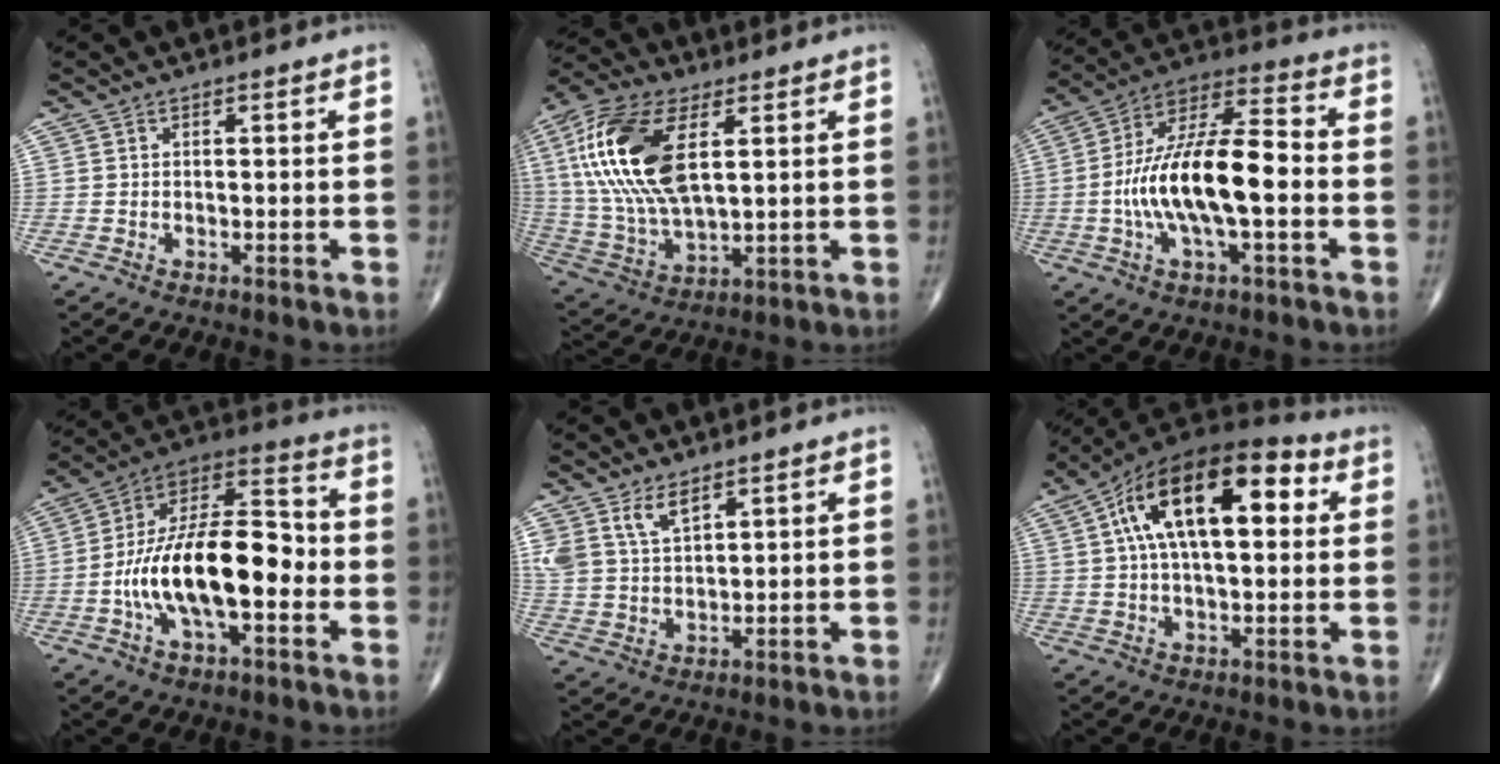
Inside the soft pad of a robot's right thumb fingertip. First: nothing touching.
{"total": 21.0, "force": [5.7, 10.2, 17.5], "torque": [-0.371, -0.009, 0.104]}
{"total": 18.5, "force": [-2.7, 6.8, 17.0], "torque": [-0.314, 0.037, -0.052]}
{"total": 20.3, "force": [-3.8, 9.1, 17.7], "torque": [-0.303, 0.042, -0.071]}
{"total": 6.4, "force": [4.3, 3.0, 3.6], "torque": [-0.062, -0.022, 0.091]}
{"total": 20.9, "force": [5.7, 10.0, 17.5], "torque": [-0.284, 0.028, 0.082]}